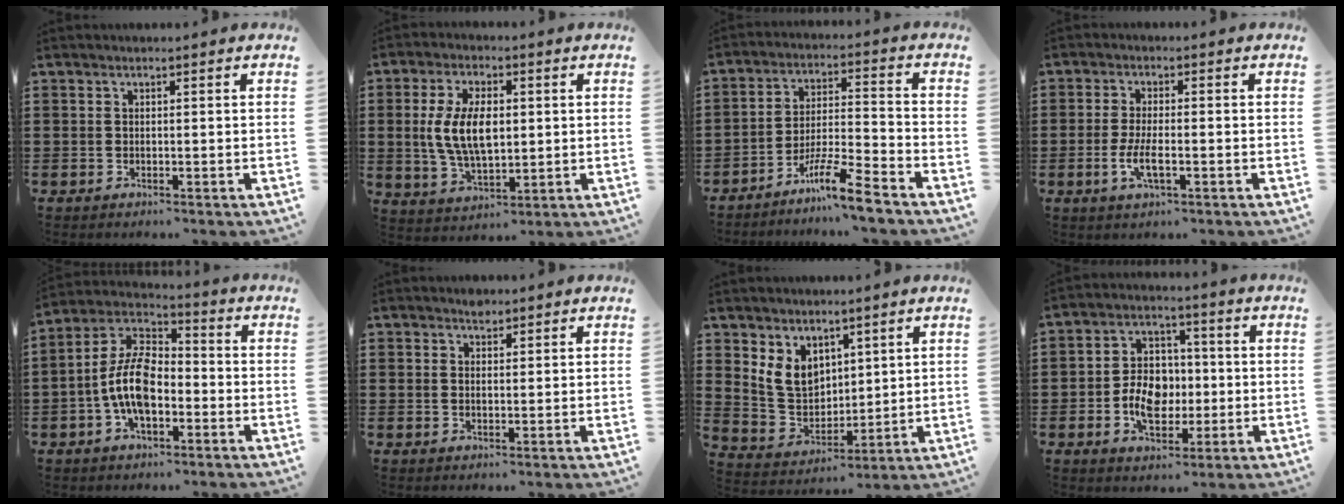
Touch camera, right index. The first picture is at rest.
{"total": 9.0, "force": [0.6, 4.5, 7.7], "torque": [-0.159, 0.005, 0.005]}
{"total": 8.8, "force": [-7.1, 0.2, 5.2], "torque": [-0.102, 0.002, -0.139]}
{"total": 4.3, "force": [-1.4, 1.2, 3.9], "torque": [-0.085, -0.004, -0.031]}
{"total": 10.1, "force": [-2.7, 5.4, 8.1], "torque": [-0.196, 0.002, -0.059]}
{"total": 1.5, "force": [1.2, 0.7, 0.4], "torque": [-0.003, -0.001, 0.021]}
{"total": 7.3, "force": [3.6, 5.5, 3.1], "torque": [-0.099, 0.000, 0.068]}
{"total": 7.8, "force": [-1.5, 5.6, 5.2], "torque": [-0.097, 0.005, -0.030]}